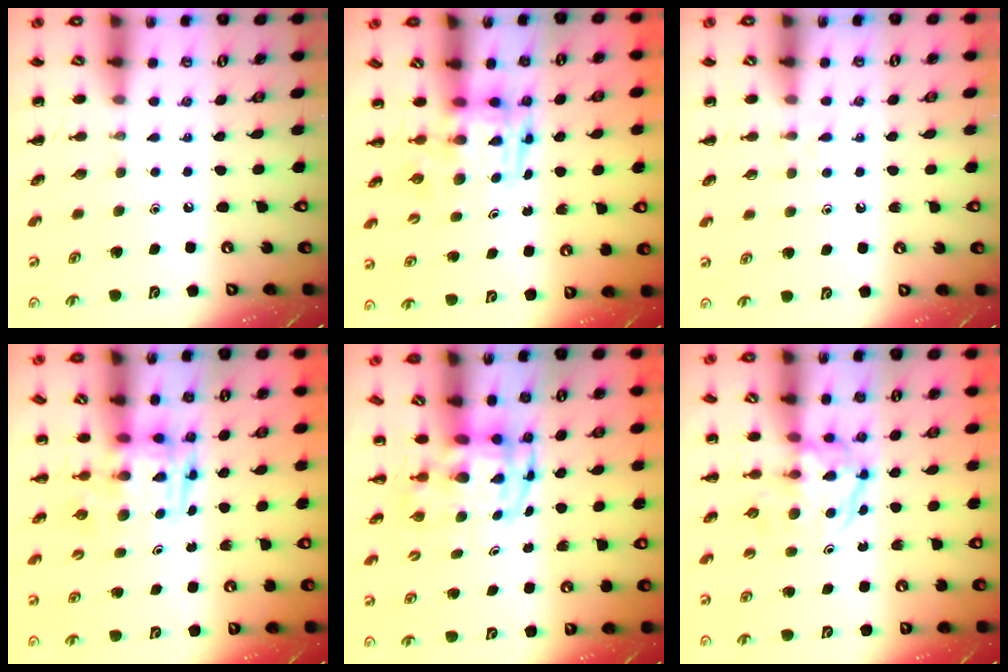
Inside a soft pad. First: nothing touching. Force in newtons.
{"total": 3.9, "press": 3.8, "slide": 0.7}
{"total": 3.0, "press": 2.7, "slide": 1.2}
{"total": 3.9, "press": 3.8, "slide": 0.7}
{"total": 3.8, "press": 3.7, "slide": 0.7}
{"total": 3.8, "press": 3.7, "slide": 0.4}